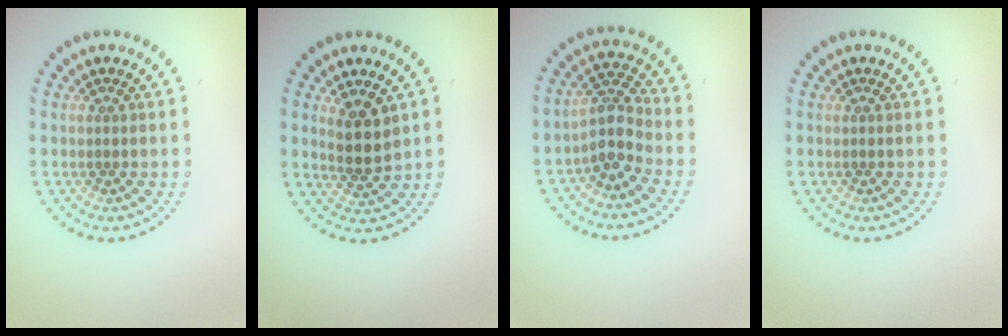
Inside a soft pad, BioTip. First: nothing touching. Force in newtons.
{"total": 2.9, "press": 2.7, "slide": 1.1}
{"total": 3.0, "press": 2.3, "slide": 1.9}
{"total": 0.0}